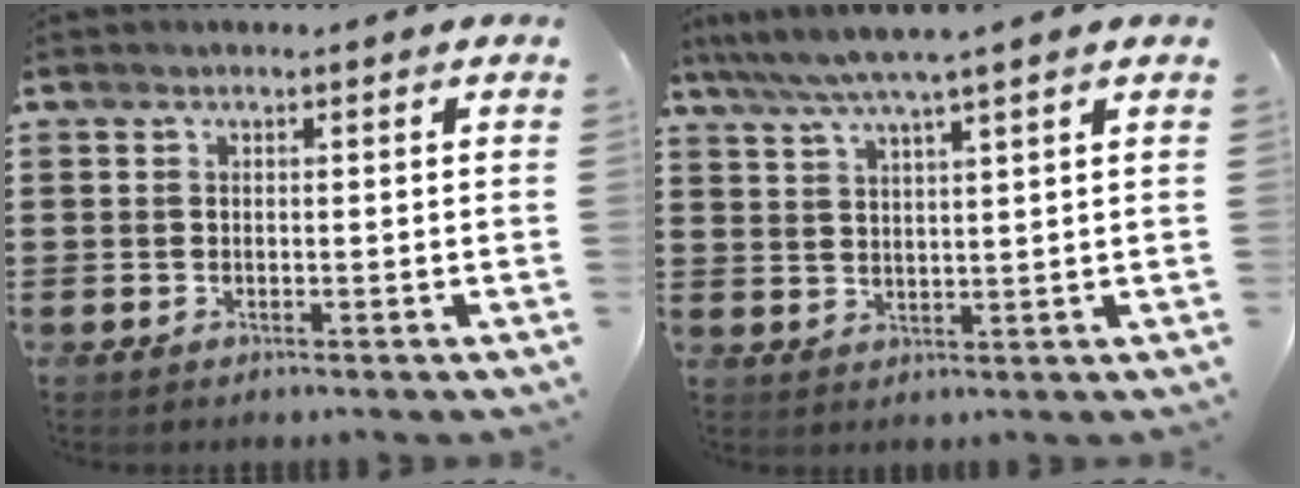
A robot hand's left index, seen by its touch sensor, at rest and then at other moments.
{"total": 4.5, "force": [3.5, -0.6, 2.7], "torque": [-0.062, -0.015, 0.059]}